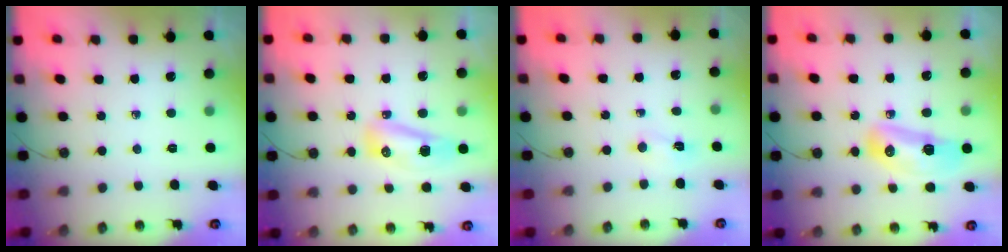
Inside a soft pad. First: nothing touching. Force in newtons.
{"total": 8.6, "press": 8.4, "slide": 1.9}
{"total": 2.2, "press": 2.1, "slide": 0.7}
{"total": 11.4, "press": 11.1, "slide": 2.6}